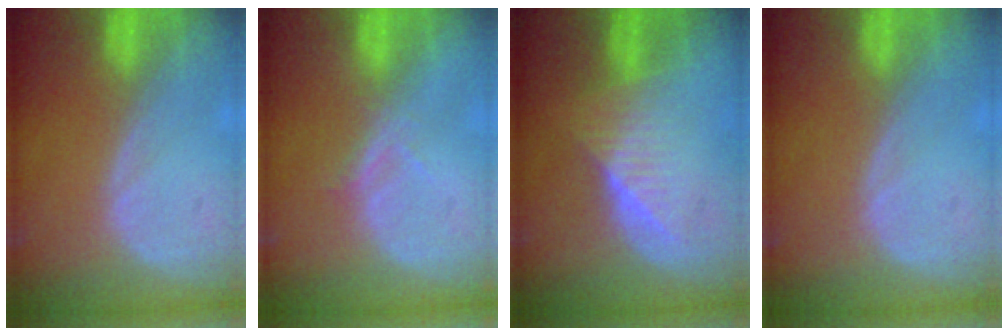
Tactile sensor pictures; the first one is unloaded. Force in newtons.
{"total": 2.1, "press": 1.9, "slide": 0.9}
{"total": 6.4, "press": 6.1, "slide": 2.2}
{"total": 0.0}